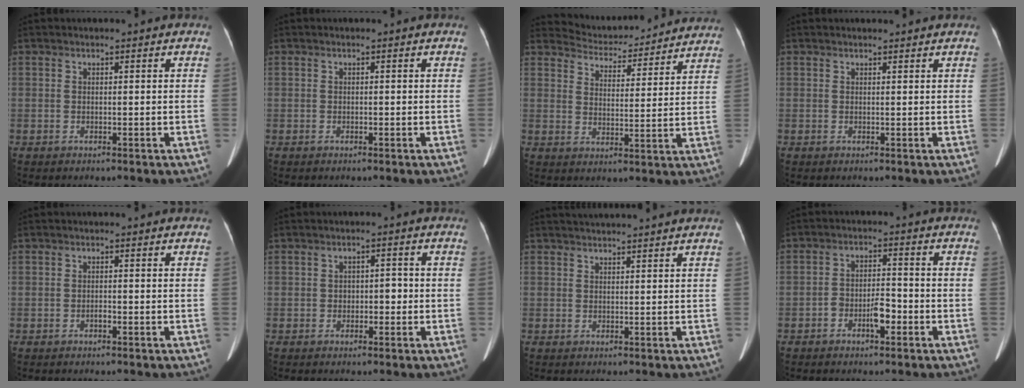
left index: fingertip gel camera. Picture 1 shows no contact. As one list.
[{"total": 0.0}, {"total": 16.2, "force": [15.7, 3.3, 2.4], "torque": [-0.021, -0.002, 0.196]}, {"total": 2.0, "force": [1.9, 0.2, 0.5], "torque": [-0.011, 0.009, 0.022]}, {"total": 0.7, "force": [-0.6, 0.2, 0.3], "torque": [-0.007, -0.001, -0.012]}, {"total": 2.3, "force": [-0.6, 1.5, 1.6], "torque": [-0.020, 0.009, -0.010]}, {"total": 7.0, "force": [6.5, -0.8, 2.5], "torque": [-0.031, 0.031, 0.077]}, {"total": 4.1, "force": [-2.3, 1.5, 3.0], "torque": [-0.057, 0.008, -0.041]}]